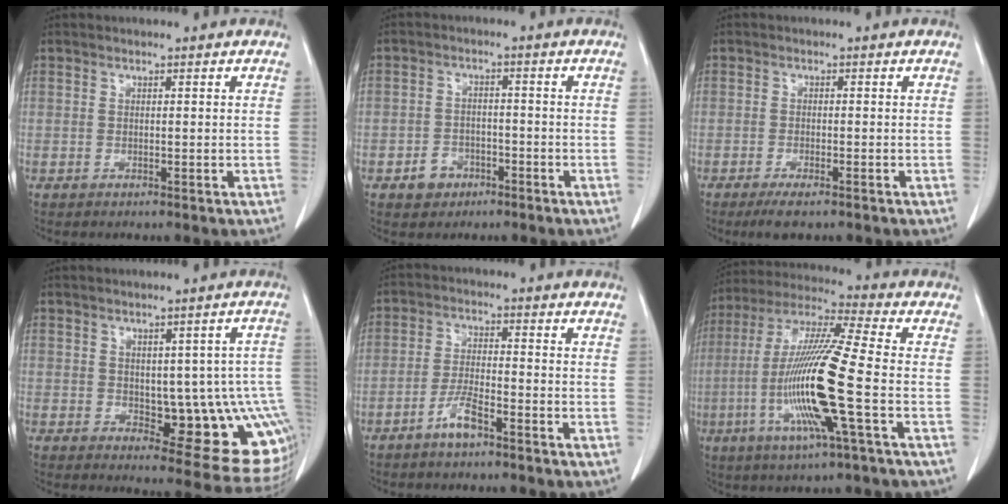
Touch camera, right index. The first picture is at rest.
{"total": 4.0, "force": [-2.1, 3.2, 1.1], "torque": [-0.011, 0.011, -0.030]}
{"total": 3.4, "force": [-2.4, 0.8, 2.3], "torque": [-0.035, -0.005, -0.038]}
{"total": 13.8, "force": [-1.6, 5.1, 12.8], "torque": [-0.104, 0.019, -0.002]}
{"total": 4.4, "force": [-3.0, 0.7, 3.1], "torque": [-0.062, 0.001, -0.059]}
{"total": 16.8, "force": [-4.0, -0.2, 16.3], "torque": [-0.335, -0.011, -0.087]}